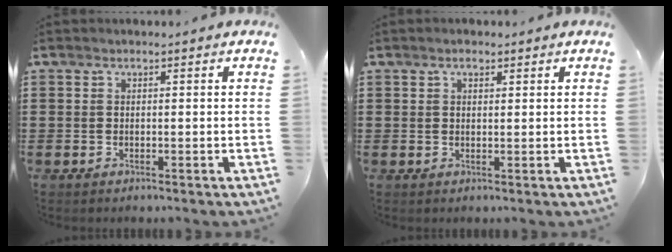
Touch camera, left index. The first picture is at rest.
{"total": 1.4, "force": [0.9, 0.6, 0.8], "torque": [-0.018, 0.004, 0.016]}